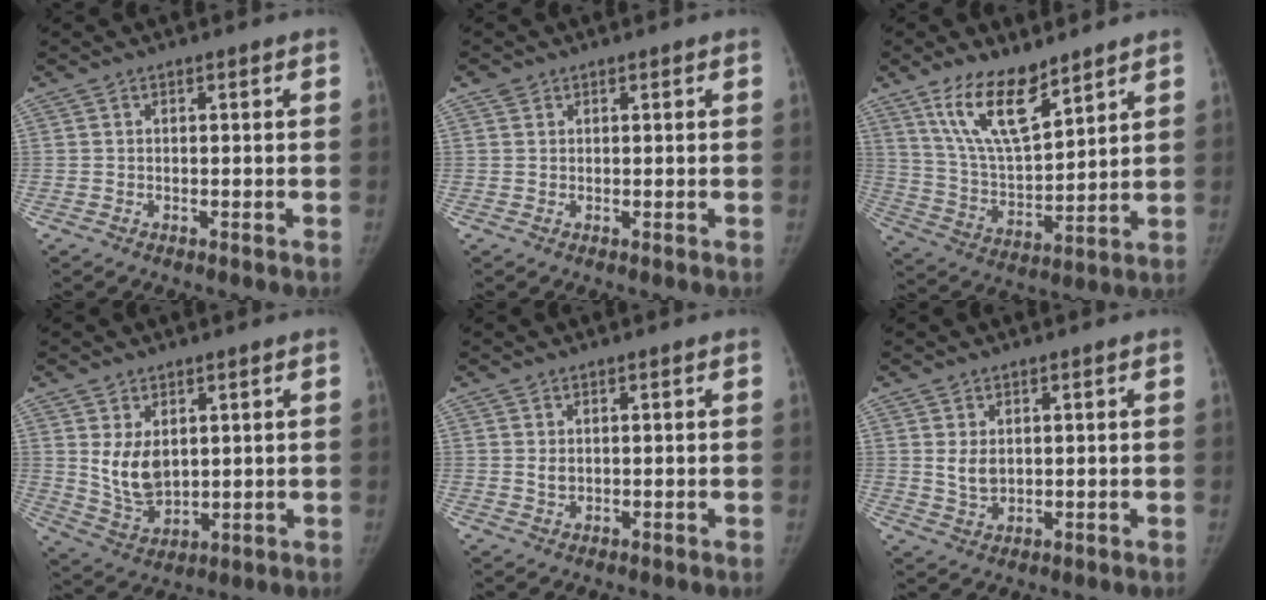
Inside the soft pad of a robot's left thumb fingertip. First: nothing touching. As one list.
[{"total": 1.1, "force": [0.7, 0.9, 0.1], "torque": [0.007, -0.002, 0.009]}, {"total": 13.7, "force": [9.3, 4.9, 8.8], "torque": [-0.136, -0.057, 0.188]}, {"total": 8.5, "force": [2.1, 5.6, 6.1], "torque": [-0.090, -0.022, 0.059]}, {"total": 1.5, "force": [0.5, 1.1, 0.9], "torque": [-0.010, -0.004, 0.013]}, {"total": 3.7, "force": [1.0, 2.5, 2.5], "torque": [-0.033, -0.013, 0.027]}]